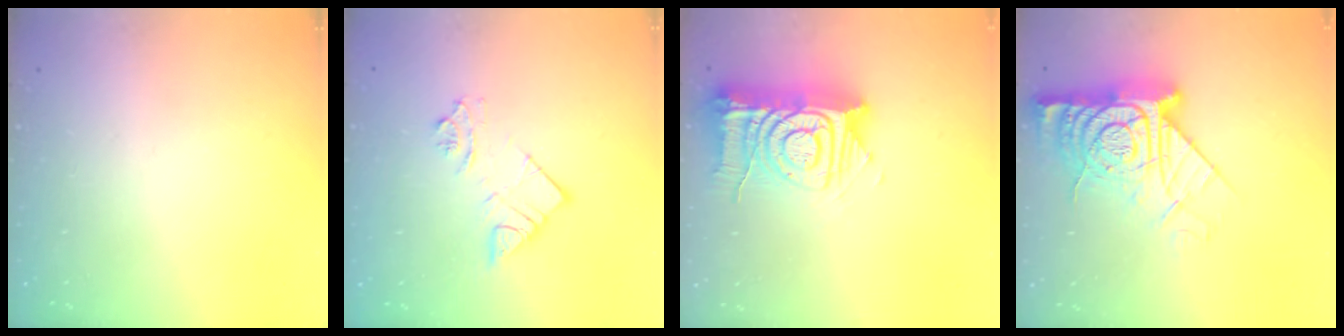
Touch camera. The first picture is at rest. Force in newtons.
{"total": 9.8, "press": 9.7, "slide": 0.9}
{"total": 17.1, "press": 17.0, "slide": 1.9}
{"total": 20.5, "press": 20.4, "slide": 1.7}